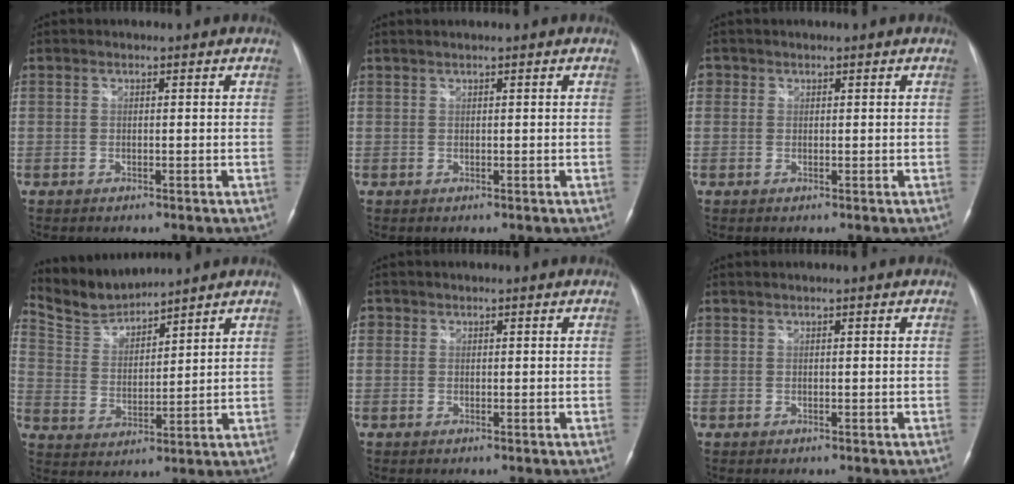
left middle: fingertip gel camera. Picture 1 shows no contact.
{"total": 1.1, "force": [0.9, -0.2, 0.7], "torque": [-0.015, 0.014, 0.020]}
{"total": 1.4, "force": [0.4, 1.3, 0.2], "torque": [0.006, 0.005, 0.004]}
{"total": 4.3, "force": [4.2, 0.2, -0.6], "torque": [0.006, 0.005, 0.092]}
{"total": 1.1, "force": [0.3, 1.0, 0.2], "torque": [0.006, 0.004, 0.003]}
{"total": 0.8, "force": [0.6, -0.2, 0.5], "torque": [-0.012, 0.013, 0.016]}